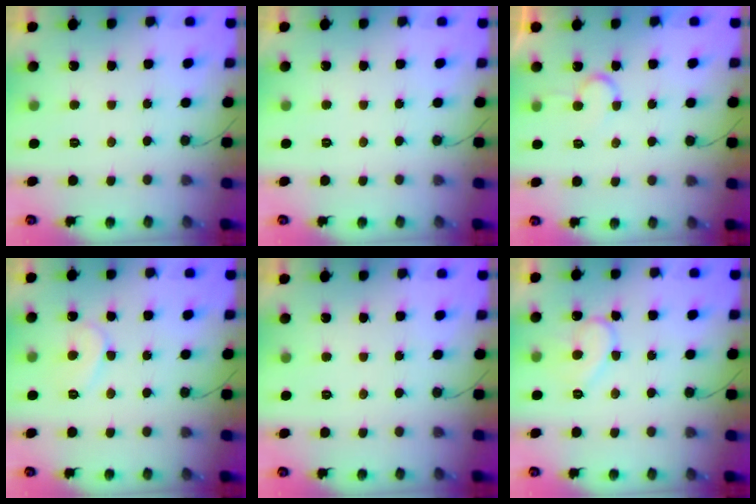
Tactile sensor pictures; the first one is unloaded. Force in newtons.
{"total": 0.0}
{"total": 6.0, "press": 6.0, "slide": 0.6}
{"total": 7.5, "press": 7.5, "slide": 0.5}
{"total": 0.0}
{"total": 9.8, "press": 9.7, "slide": 0.9}